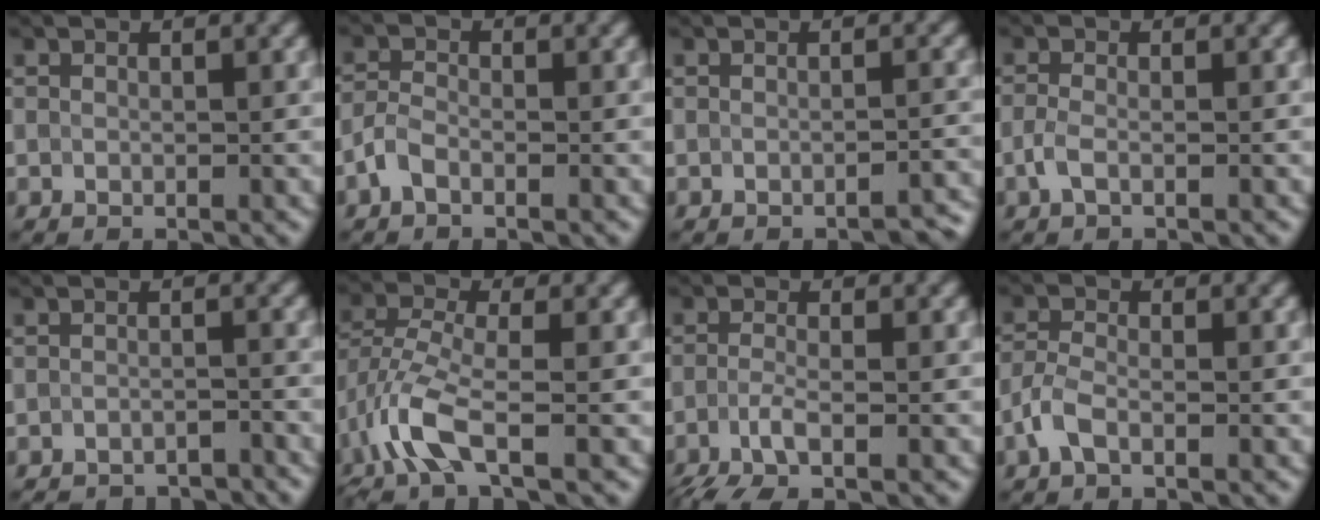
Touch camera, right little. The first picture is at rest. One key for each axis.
{"total": 1.8, "fx": -1.1, "fy": 0.8, "fz": 1.1, "tx": -0.023, "ty": 0.003, "tz": -0.030}
{"total": 1.7, "fx": -1.5, "fy": 0.3, "fz": 0.7, "tx": -0.001, "ty": 0.006, "tz": -0.021}
{"total": 1.5, "fx": -0.7, "fy": 0.6, "fz": 1.2, "tx": -0.030, "ty": 0.000, "tz": -0.019}
{"total": 4.6, "fx": -4.5, "fy": 0.9, "fz": 0.8, "tx": -0.006, "ty": -0.001, "tz": -0.060}
{"total": 5.8, "fx": -2.9, "fy": 1.9, "fz": 4.6, "tx": -0.112, "ty": -0.007, "tz": -0.072}
{"total": 3.3, "fx": -1.8, "fy": 0.8, "fz": 2.6, "tx": -0.058, "ty": -0.011, "tz": -0.046}
{"total": 2.1, "fx": -1.2, "fy": 0.9, "fz": 1.5, "tx": -0.037, "ty": 0.003, "tz": -0.032}